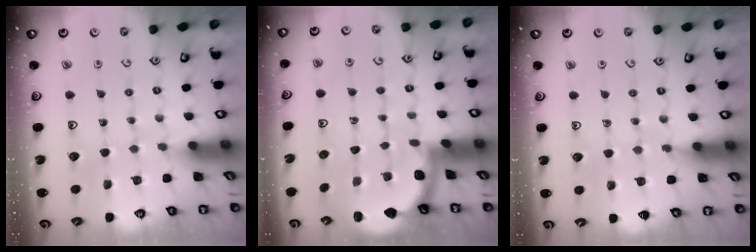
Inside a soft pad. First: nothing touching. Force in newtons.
{"total": 1.6, "press": 1.6, "slide": 0.0}
{"total": 3.7, "press": 3.7, "slide": 0.5}